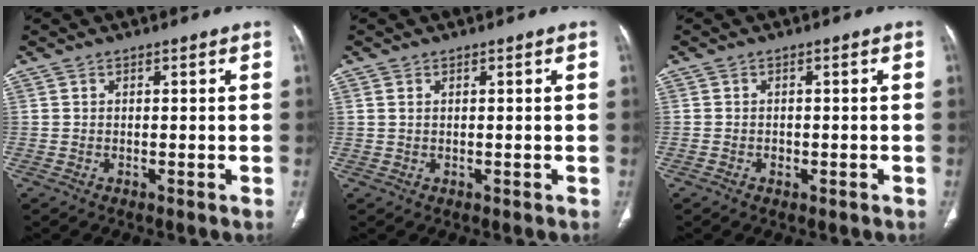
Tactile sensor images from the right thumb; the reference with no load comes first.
{"total": 0.6, "force": [0.3, 0.3, 0.3], "torque": [-0.009, 0.002, 0.007]}
{"total": 0.9, "force": [-0.4, 0.7, 0.4], "torque": [-0.003, 0.006, -0.004]}